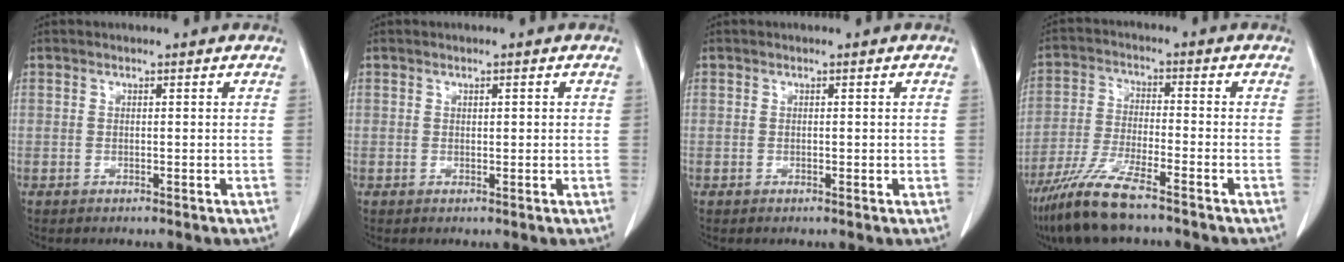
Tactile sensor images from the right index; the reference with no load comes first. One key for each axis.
{"total": 0.7, "fx": 0.3, "fy": 0.4, "fz": 0.6, "tx": -0.007, "ty": 0.001, "tz": 0.005}
{"total": 0.7, "fx": 0.0, "fy": 0.6, "fz": 0.5, "tx": -0.002, "ty": 0.003, "tz": 0.000}
{"total": 9.6, "fx": -7.3, "fy": 0.8, "fz": 6.1, "tx": -0.126, "ty": -0.026, "tz": -0.142}